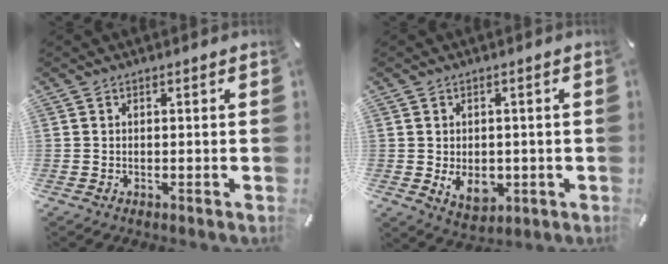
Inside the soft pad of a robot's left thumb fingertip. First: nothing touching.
{"total": 6.6, "force": [-1.2, 4.8, 4.3], "torque": [-0.067, -0.007, -0.023]}